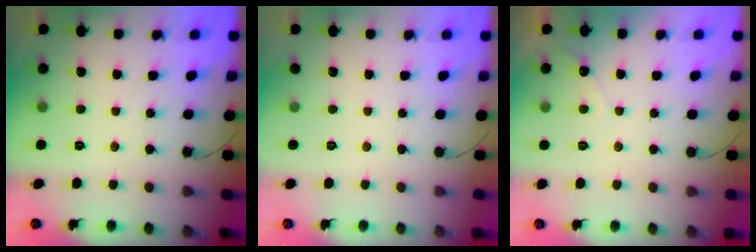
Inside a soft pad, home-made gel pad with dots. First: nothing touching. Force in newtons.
{"total": 0.0}
{"total": 3.6, "press": 3.6, "slide": 0.1}